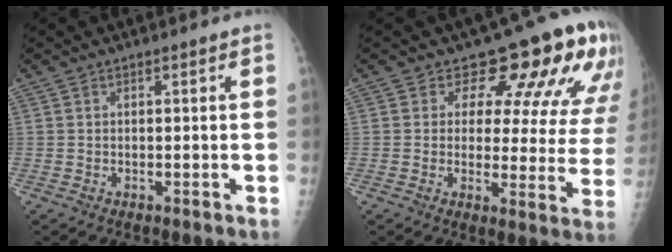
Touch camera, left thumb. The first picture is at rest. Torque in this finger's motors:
{"motor_torque": [0.28, 0.46, -0.02, -0.33, 0.04]}